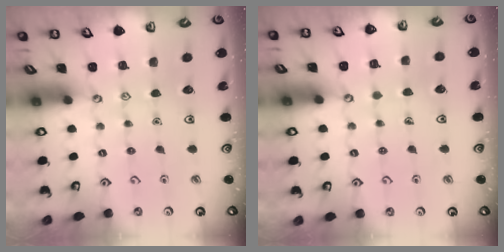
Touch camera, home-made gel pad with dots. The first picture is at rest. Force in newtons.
{"total": 2.5, "press": 2.5, "slide": 0.2}